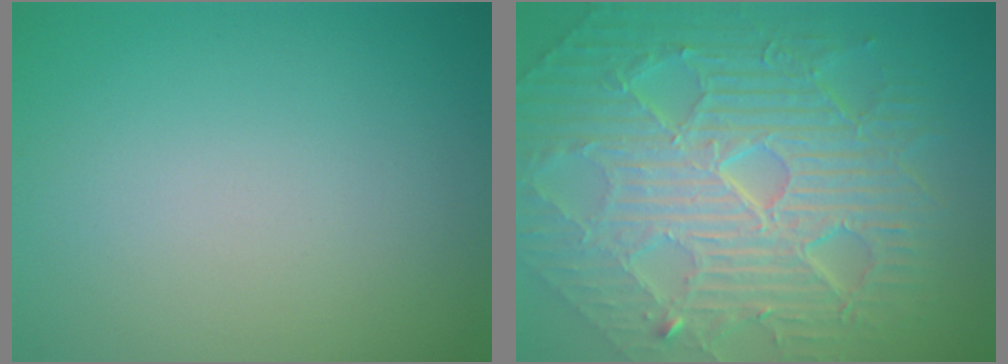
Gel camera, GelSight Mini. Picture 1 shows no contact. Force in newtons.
{"total": 11.3, "press": 7.5, "slide": 8.4}